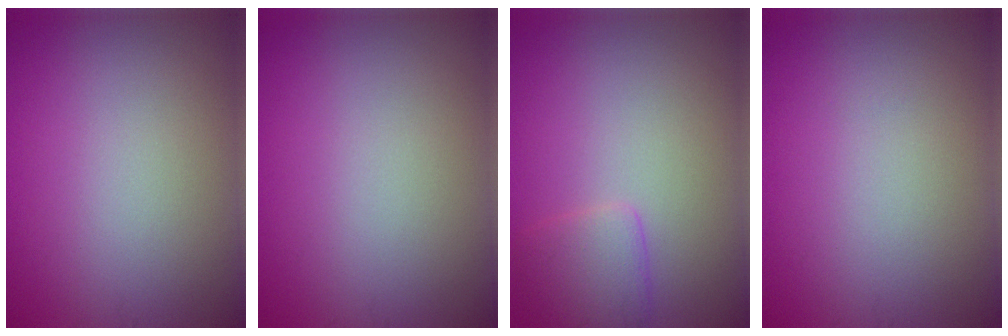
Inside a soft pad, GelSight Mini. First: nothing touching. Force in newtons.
{"total": 0.0}
{"total": 2.2, "press": 2.2, "slide": 0.1}
{"total": 0.0}